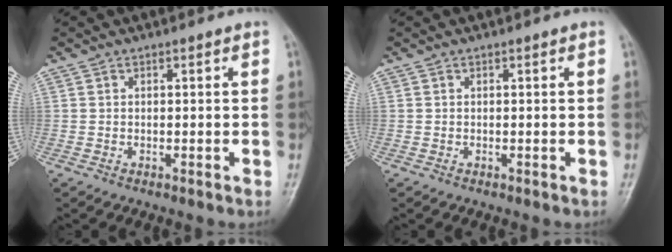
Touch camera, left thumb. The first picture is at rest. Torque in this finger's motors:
{"motor_torque": [0.00, 0.01, -0.01, -0.03, 0.00]}